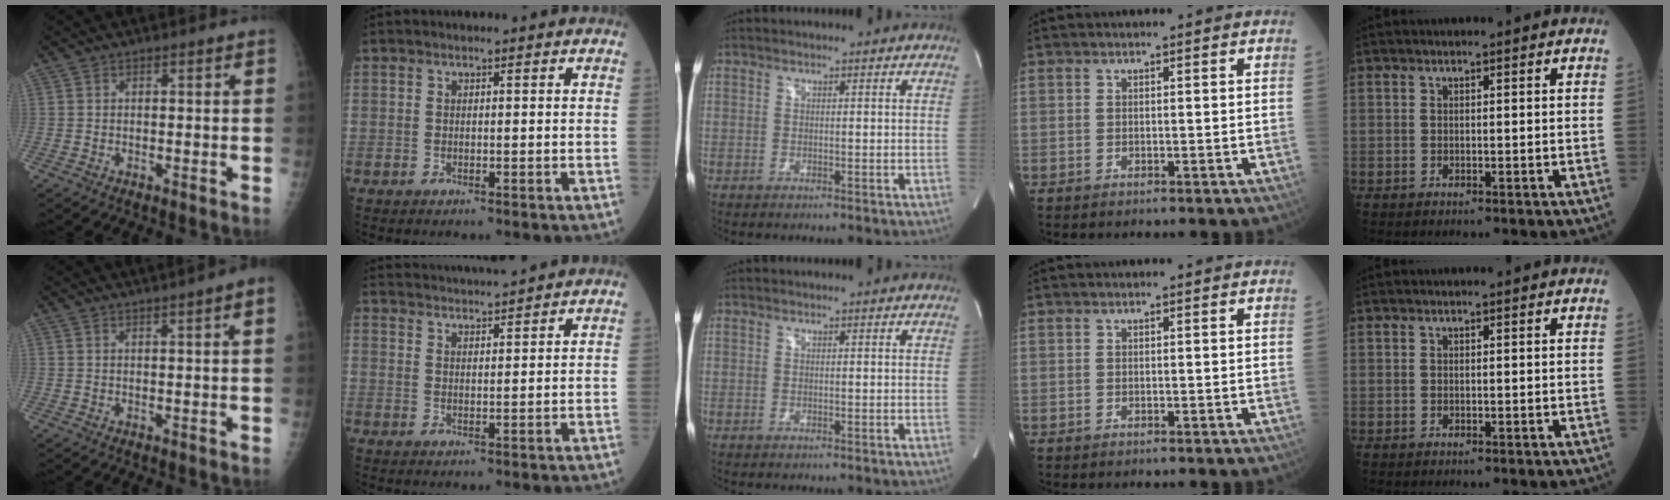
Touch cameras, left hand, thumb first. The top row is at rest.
{"thumb": {"total": 4.2, "force": [2.4, -0.2, 3.5], "torque": [-0.048, 0.010, 0.035]}, "index": {"total": 9.2, "force": [8.9, -0.7, 2.3], "torque": [-0.043, 0.024, 0.139]}}